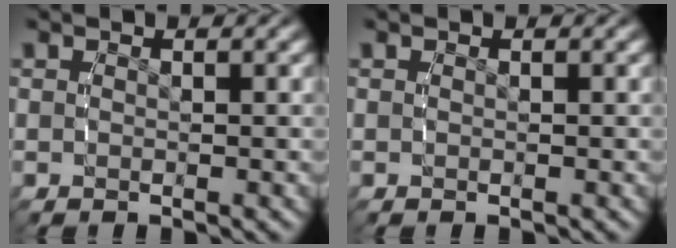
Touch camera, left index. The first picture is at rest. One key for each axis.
{"total": 0.0}